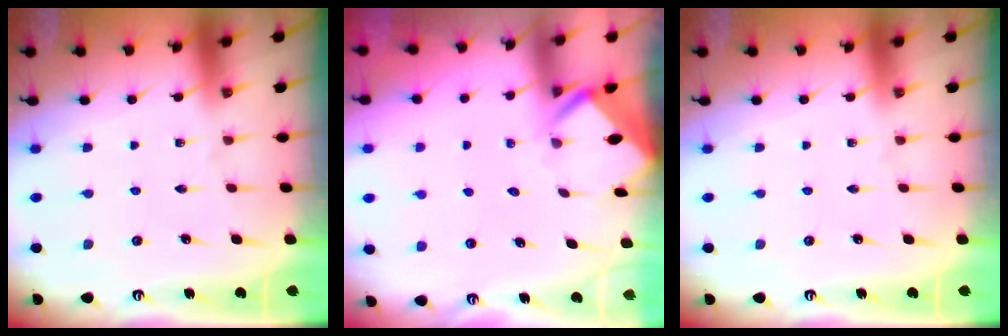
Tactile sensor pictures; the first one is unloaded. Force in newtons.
{"total": 2.3, "press": 2.3, "slide": 0.2}
{"total": 0.0}